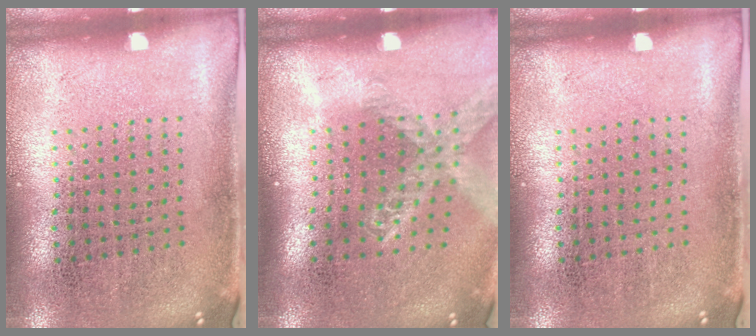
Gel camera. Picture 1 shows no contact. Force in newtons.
{"total": 1.6, "press": 1.4, "slide": 0.8}
{"total": 0.0}